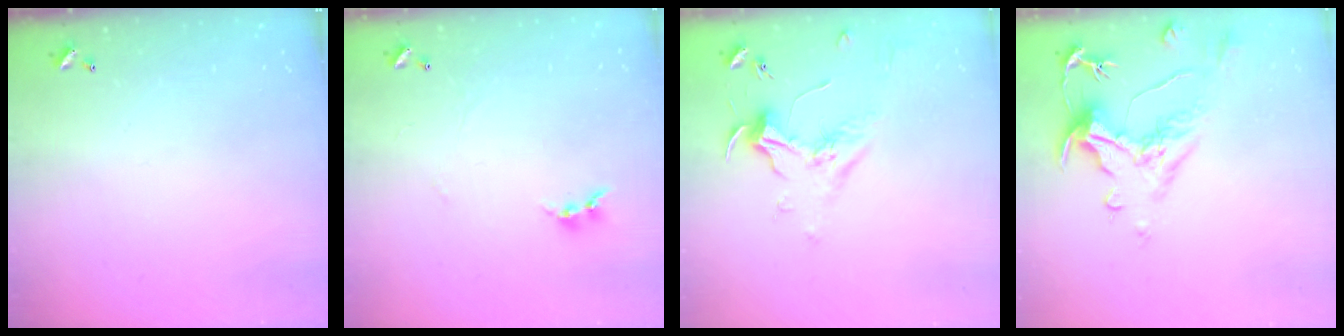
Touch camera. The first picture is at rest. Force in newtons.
{"total": 1.5, "press": 1.4, "slide": 0.5}
{"total": 1.7, "press": 1.5, "slide": 0.8}
{"total": 1.4, "press": 0.2, "slide": 1.4}